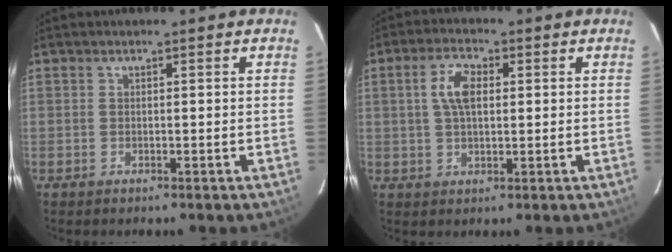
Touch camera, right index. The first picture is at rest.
{"total": 5.6, "force": [1.2, 2.9, 4.7], "torque": [-0.089, 0.012, 0.023]}